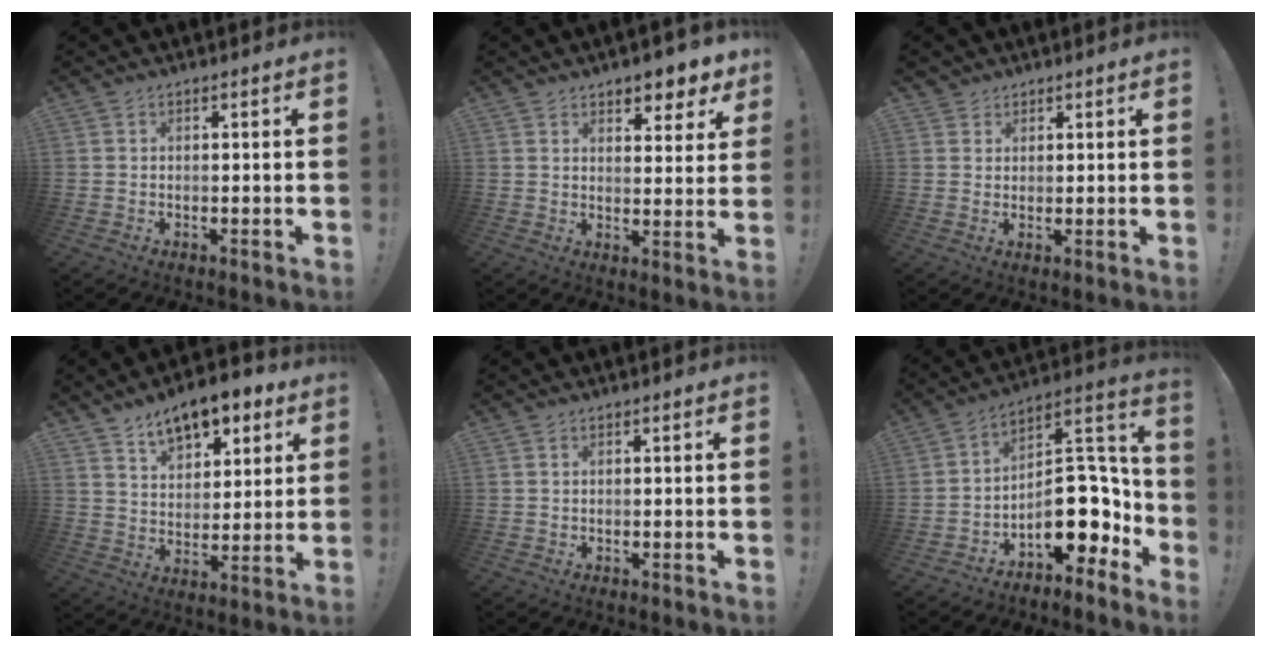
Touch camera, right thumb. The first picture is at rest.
{"total": 6.2, "force": [5.2, 2.7, 2.2], "torque": [-0.011, -0.046, 0.091]}
{"total": 2.7, "force": [2.2, 1.6, 0.1], "torque": [0.008, -0.013, 0.038]}
{"total": 11.4, "force": [8.2, 5.9, 5.4], "torque": [-0.084, -0.051, 0.151]}
{"total": 0.0}
{"total": 17.3, "force": [-4.5, 10.4, 13.0], "torque": [-0.165, 0.021, -0.057]}